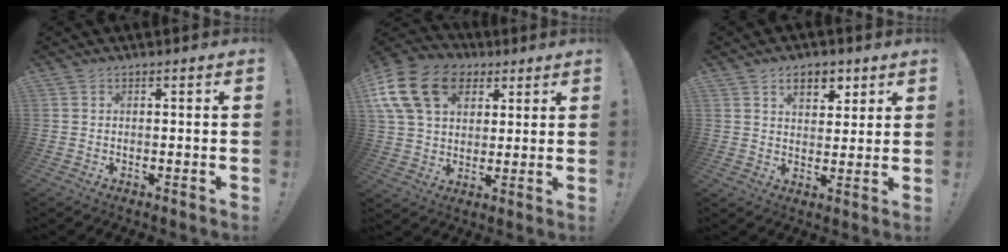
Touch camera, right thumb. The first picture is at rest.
{"total": 19.1, "force": [7.2, 13.9, 10.9], "torque": [-0.189, -0.022, 0.135]}
{"total": 7.8, "force": [4.3, 4.6, 4.6], "torque": [-0.066, -0.012, 0.076]}